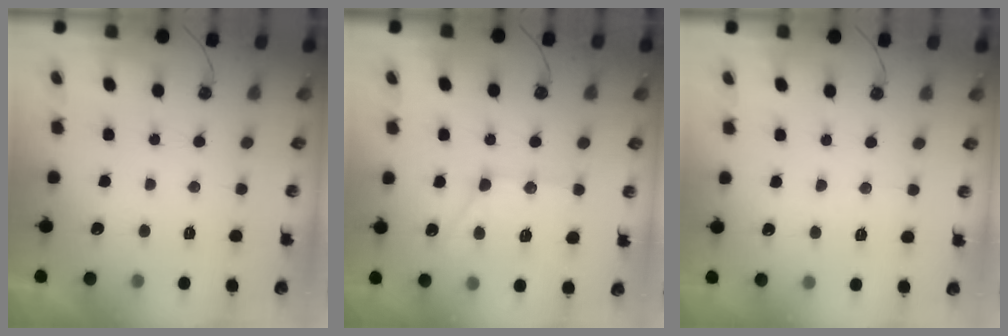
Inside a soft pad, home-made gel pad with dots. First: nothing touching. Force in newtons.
{"total": 12.9, "press": 12.9, "slide": 1.2}
{"total": 6.4, "press": 6.3, "slide": 1.0}